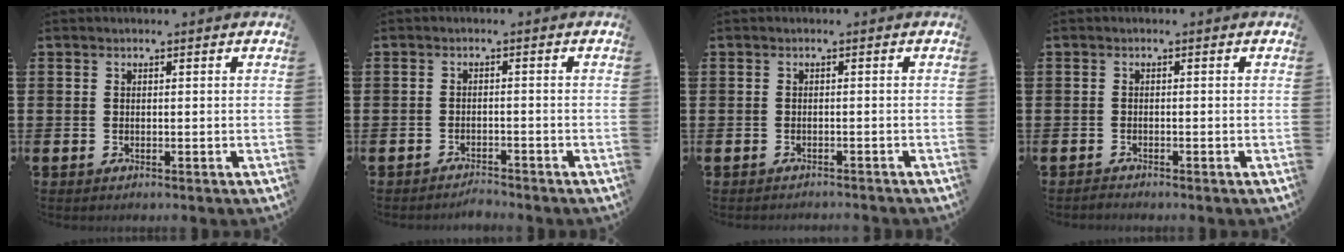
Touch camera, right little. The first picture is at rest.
{"total": 1.6, "force": [-1.6, 0.1, -0.1], "torque": [-0.004, 0.003, -0.034]}
{"total": 0.7, "force": [-0.7, -0.1, -0.1], "torque": [0.001, -0.002, -0.014]}
{"total": 0.6, "force": [-0.6, 0.1, 0.0], "torque": [-0.003, -0.001, -0.012]}